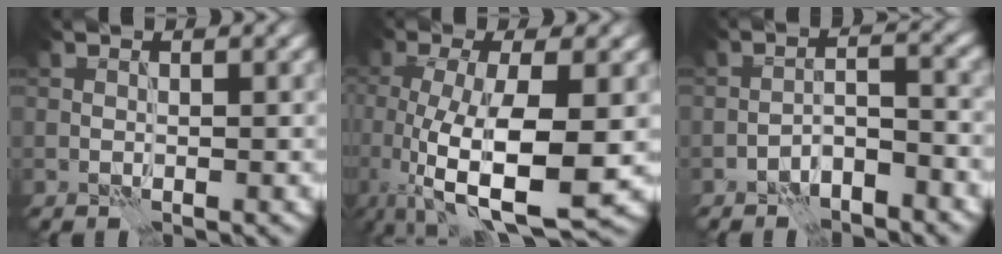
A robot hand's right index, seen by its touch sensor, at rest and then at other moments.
{"total": 9.9, "force": [-2.1, 3.0, 9.2], "torque": [-0.171, -0.020, -0.032]}
{"total": 3.2, "force": [-2.6, 0.8, 1.7], "torque": [-0.024, 0.012, -0.051]}